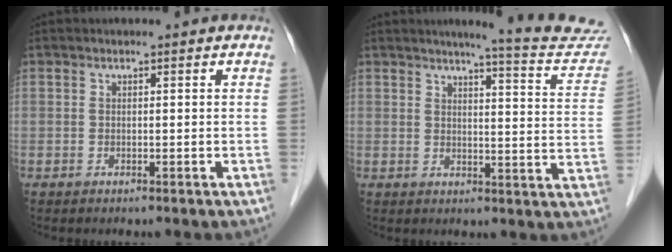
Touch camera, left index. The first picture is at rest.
{"total": 12.3, "force": [11.6, 0.3, 4.0], "torque": [-0.034, -0.051, 0.115]}